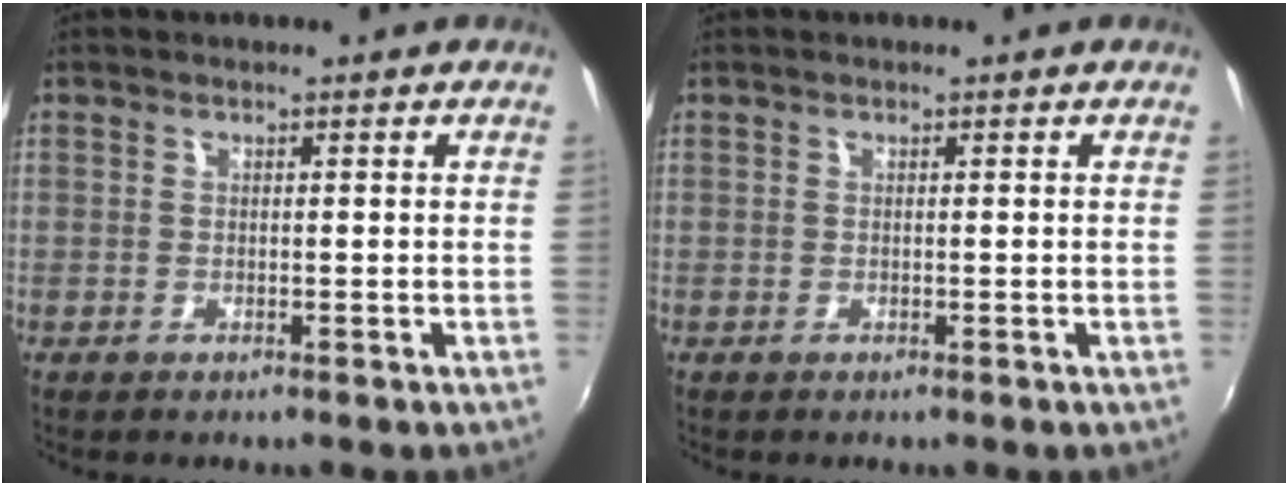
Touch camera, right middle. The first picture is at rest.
{"total": 0.0}